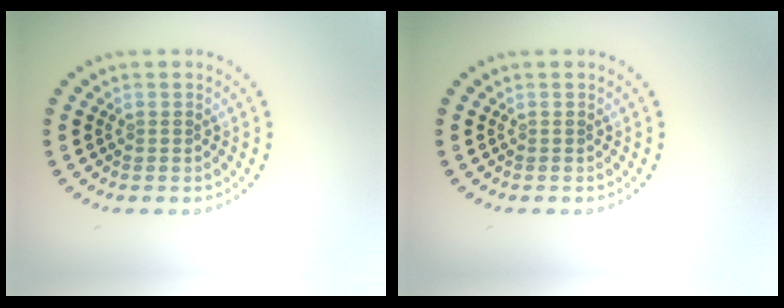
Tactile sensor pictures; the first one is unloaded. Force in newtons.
{"total": 0.0}